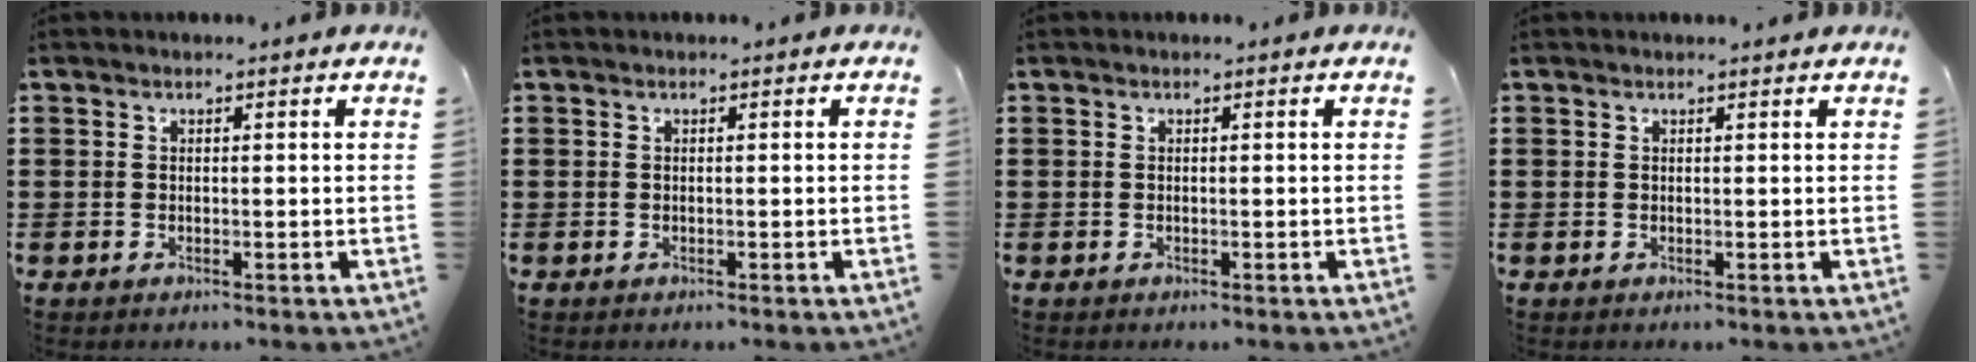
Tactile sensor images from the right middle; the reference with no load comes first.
{"total": 0.7, "force": [-0.6, 0.3, 0.1], "torque": [-0.004, 0.002, -0.012]}
{"total": 0.6, "force": [-0.5, 0.2, 0.2], "torque": [-0.007, -0.002, -0.010]}
{"total": 0.0}